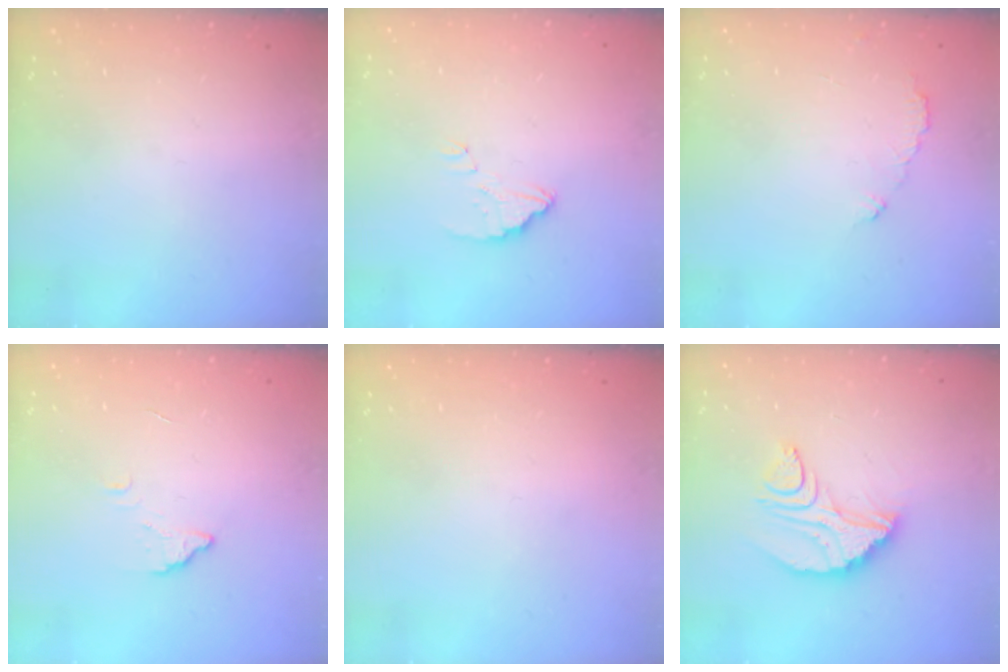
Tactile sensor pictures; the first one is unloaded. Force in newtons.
{"total": 3.0, "press": 3.0, "slide": 0.2}
{"total": 4.0, "press": 4.0, "slide": 0.4}
{"total": 2.7, "press": 2.7, "slide": 0.2}
{"total": 2.3, "press": 2.3, "slide": 0.1}
{"total": 11.0, "press": 11.0, "slide": 0.7}